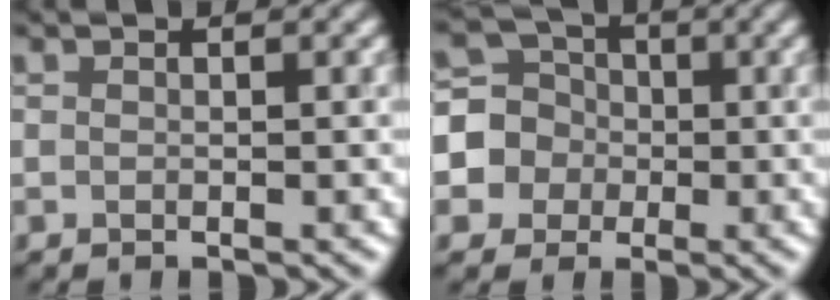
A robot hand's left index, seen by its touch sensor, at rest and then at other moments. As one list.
[{"total": 4.3, "force": [-0.7, 4.2, 0.5], "torque": [0.007, 0.009, -0.037]}]